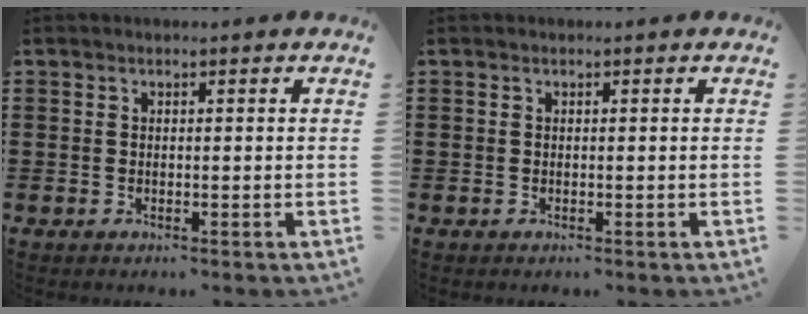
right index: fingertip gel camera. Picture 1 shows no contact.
{"total": 0.0}